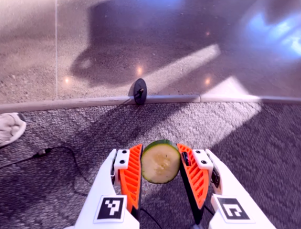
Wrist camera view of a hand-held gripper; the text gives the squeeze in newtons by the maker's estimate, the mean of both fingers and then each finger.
{"total": 10.4, "left": 10.7, "right": 10.1}